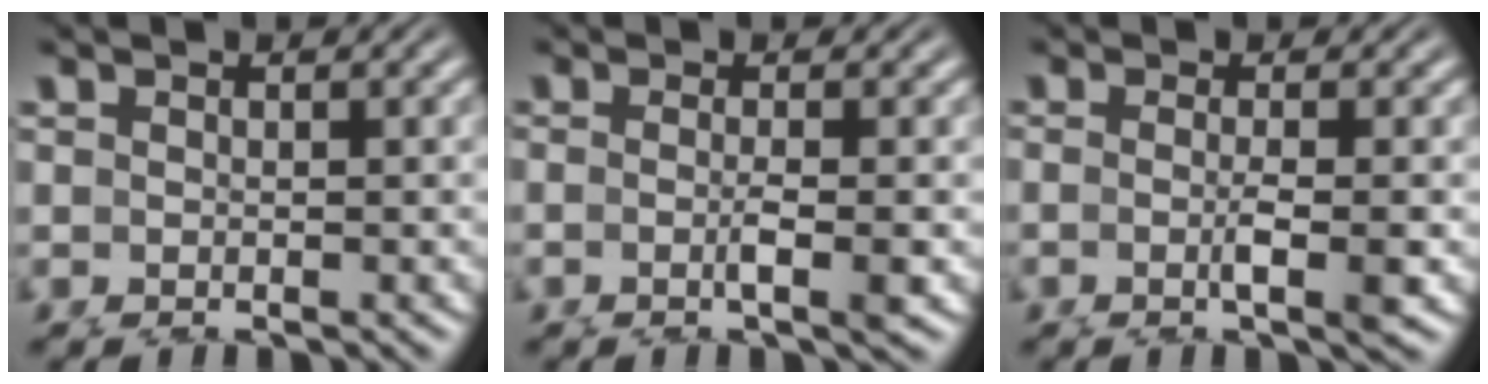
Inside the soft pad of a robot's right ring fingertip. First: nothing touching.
{"total": 1.7, "force": [0.1, -0.3, 1.7], "torque": [-0.029, -0.011, 0.008]}
{"total": 2.1, "force": [0.1, -0.2, 2.1], "torque": [-0.035, -0.012, 0.007]}